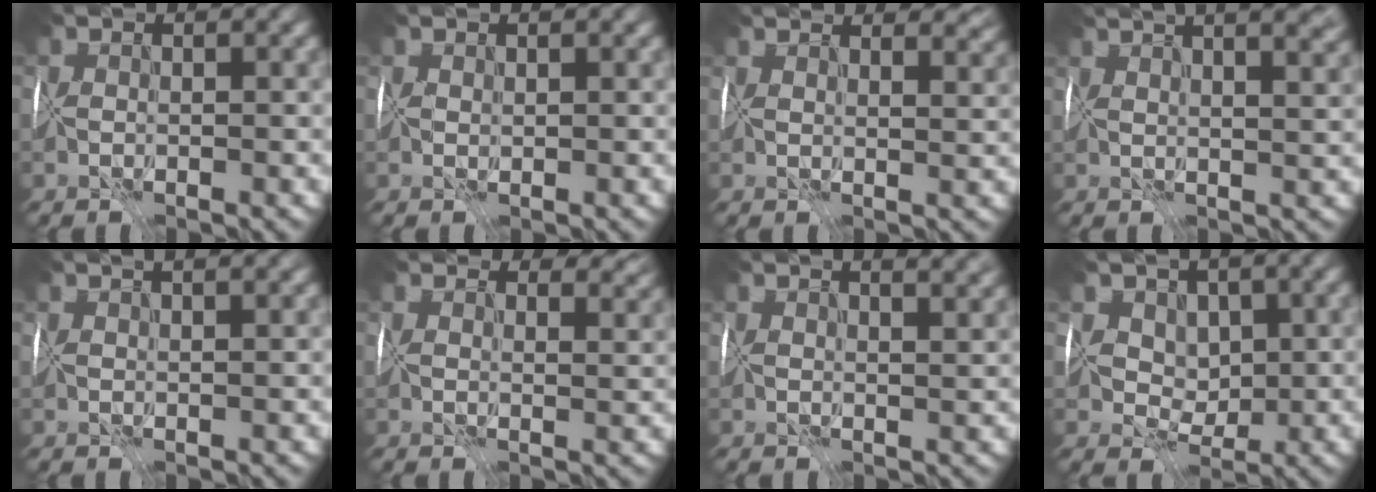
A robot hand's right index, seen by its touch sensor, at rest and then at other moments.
{"total": 1.0, "force": [0.7, 0.6, 0.4], "torque": [-0.009, 0.002, 0.018]}
{"total": 8.7, "force": [6.4, 3.4, 4.8], "torque": [-0.096, 0.039, 0.097]}
{"total": 13.2, "force": [8.3, 5.2, 8.9], "torque": [-0.102, 0.071, 0.097]}
{"total": 4.9, "force": [3.3, 1.6, 3.3], "torque": [-0.050, 0.033, 0.055]}
{"total": 8.2, "force": [6.0, 3.9, 3.9], "torque": [-0.071, 0.021, 0.094]}
{"total": 7.9, "force": [5.1, 3.1, 5.1], "torque": [-0.076, 0.047, 0.067]}
{"total": 4.9, "force": [3.2, 3.2, 1.9], "torque": [-0.018, 0.009, 0.054]}